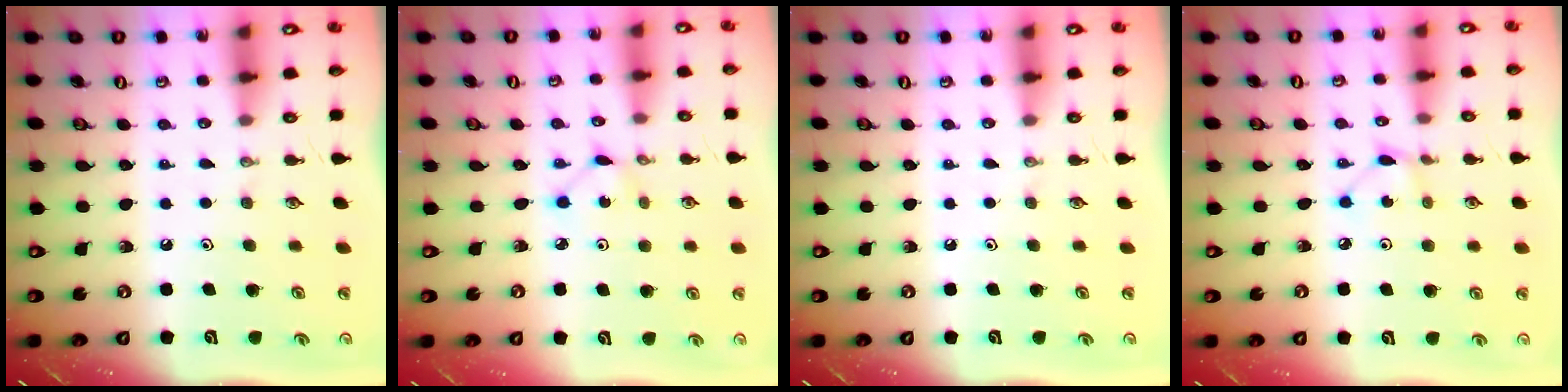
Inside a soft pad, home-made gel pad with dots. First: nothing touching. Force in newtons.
{"total": 2.0, "press": 2.0, "slide": 0.3}
{"total": 0.0}
{"total": 1.9, "press": 1.9, "slide": 0.1}